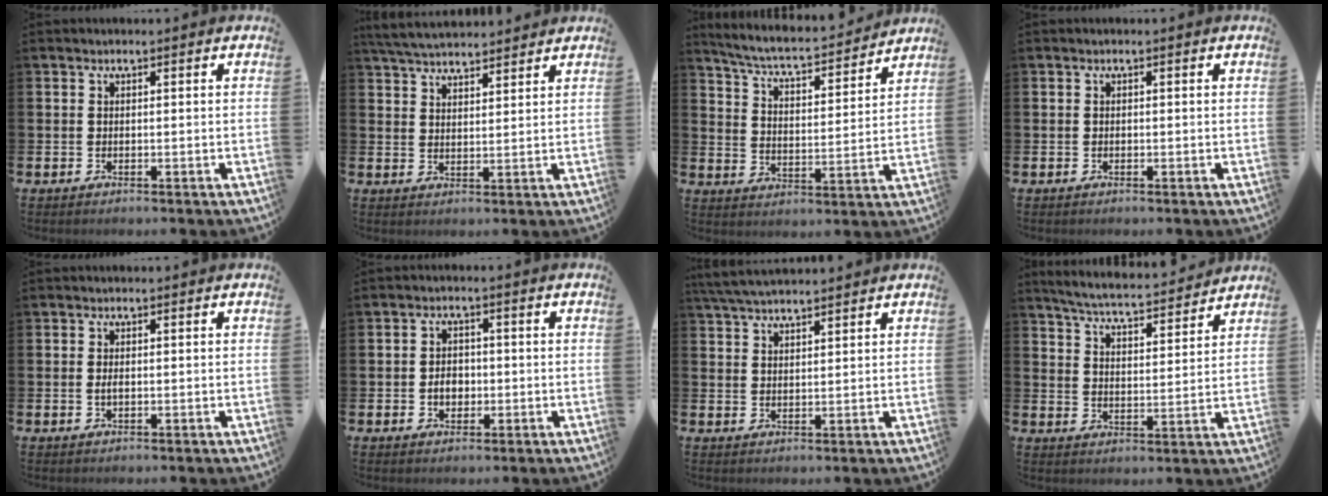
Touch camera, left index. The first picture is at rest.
{"total": 4.8, "force": [4.7, 0.7, 0.7], "torque": [-0.031, -0.020, 0.086]}
{"total": 6.0, "force": [5.7, 0.8, 1.8], "torque": [-0.063, -0.047, 0.092]}
{"total": 0.0}
{"total": 1.1, "force": [-0.2, 0.6, 0.9], "torque": [-0.013, 0.003, -0.006]}
{"total": 2.9, "force": [-0.6, 2.2, 1.8], "torque": [-0.016, -0.003, -0.019]}
{"total": 4.5, "force": [4.2, 0.6, 1.4], "torque": [-0.032, -0.015, 0.078]}
{"total": 5.7, "force": [5.5, 0.3, 1.2], "torque": [-0.047, -0.042, 0.094]}